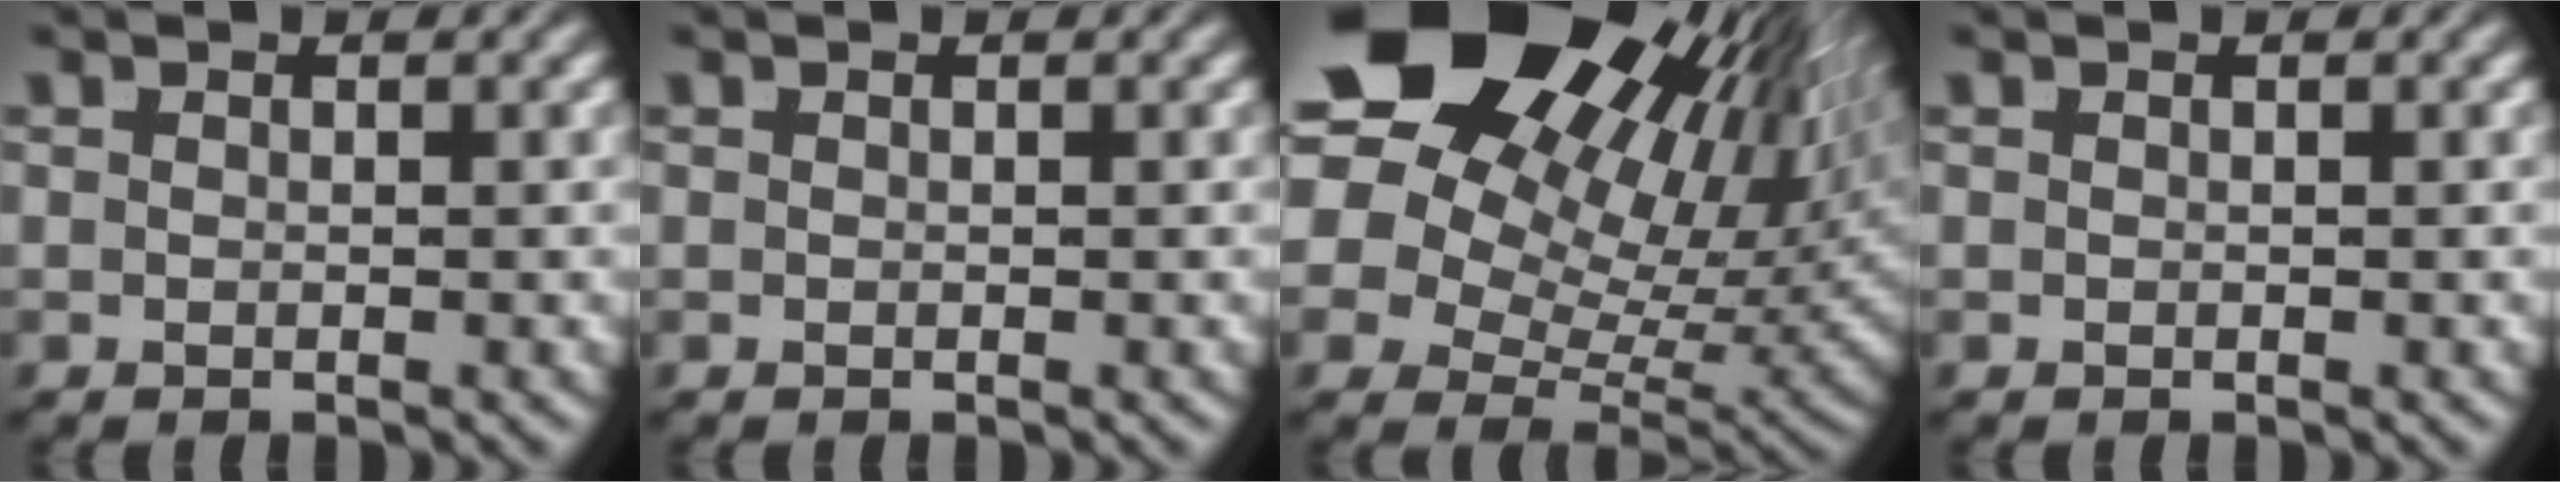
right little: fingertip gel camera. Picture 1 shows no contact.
{"total": 0.0}
{"total": 24.1, "force": [6.6, 16.4, 16.4], "torque": [-0.282, 0.015, 0.087]}
{"total": 0.0}